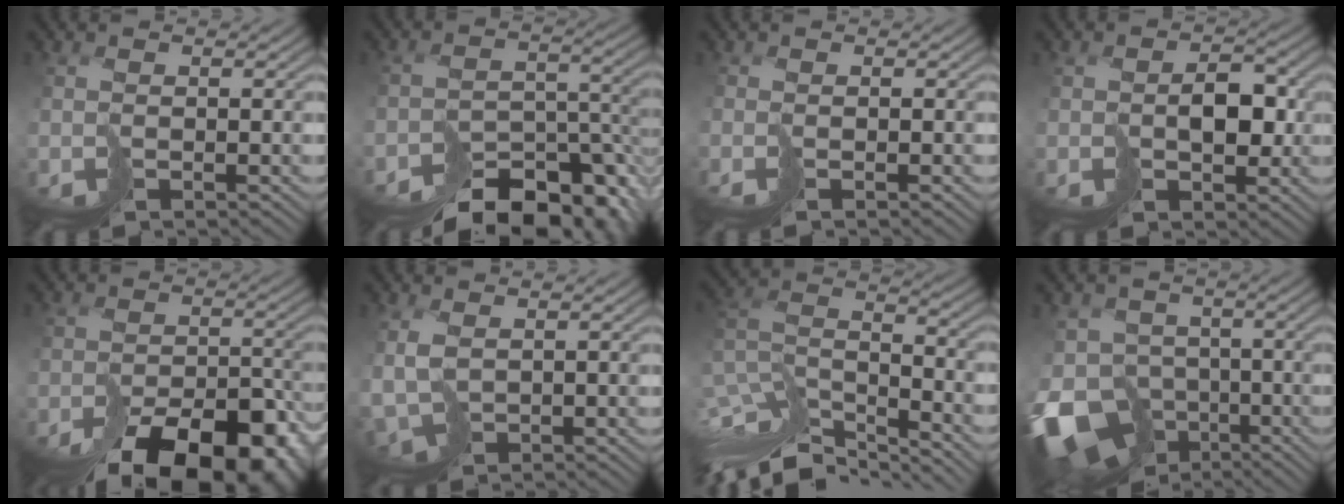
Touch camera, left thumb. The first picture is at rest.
{"total": 13.9, "force": [-11.8, 5.6, 4.9], "torque": [-0.072, -0.028, -0.136]}
{"total": 1.0, "force": [-0.5, -0.7, -0.6], "torque": [0.019, 0.003, -0.009]}
{"total": 3.7, "force": [0.3, 2.7, 2.5], "torque": [-0.025, 0.007, 0.016]}
{"total": 14.2, "force": [-10.4, 6.3, 7.3], "torque": [-0.099, -0.028, -0.116]}
{"total": 3.9, "force": [0.1, 2.3, 3.1], "torque": [-0.085, -0.011, 0.006]}
{"total": 12.9, "force": [-10.4, 3.9, 6.6], "torque": [-0.172, 0.000, -0.176]}
{"total": 14.4, "force": [-7.1, 10.3, 7.1], "torque": [-0.189, -0.023, -0.100]}